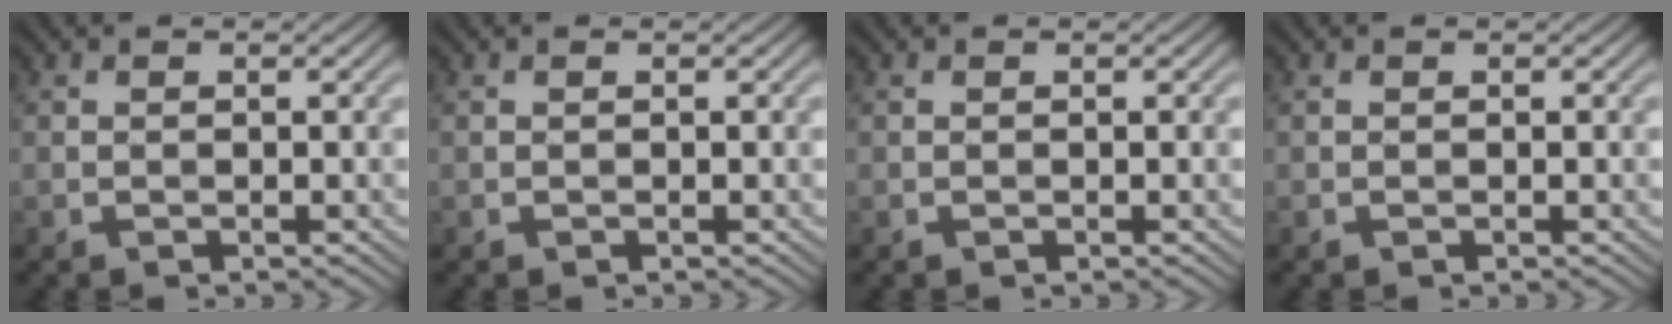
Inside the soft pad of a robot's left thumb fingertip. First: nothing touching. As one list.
[{"total": 0.0}, {"total": 0.0}, {"total": 0.0}]